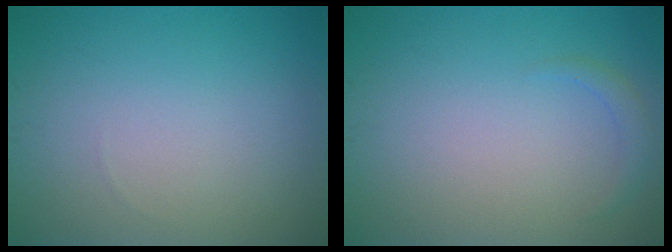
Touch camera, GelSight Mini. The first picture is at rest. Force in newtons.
{"total": 1.1, "press": 1.1, "slide": 0.1}